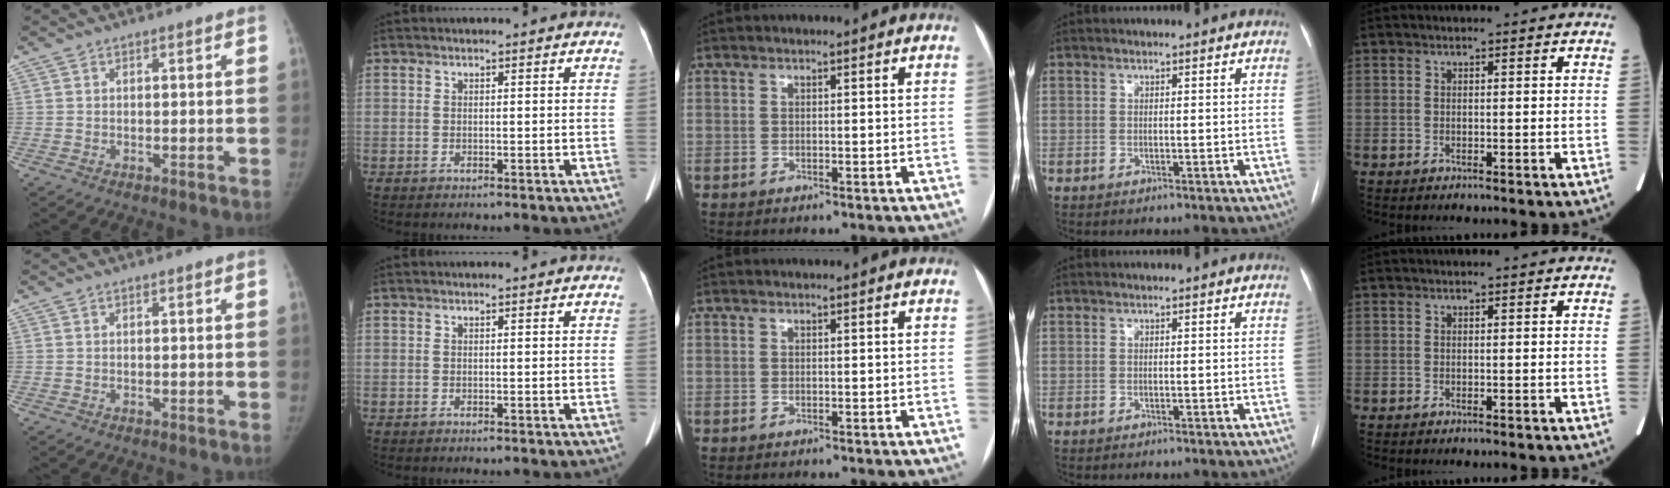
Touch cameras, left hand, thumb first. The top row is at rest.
{}